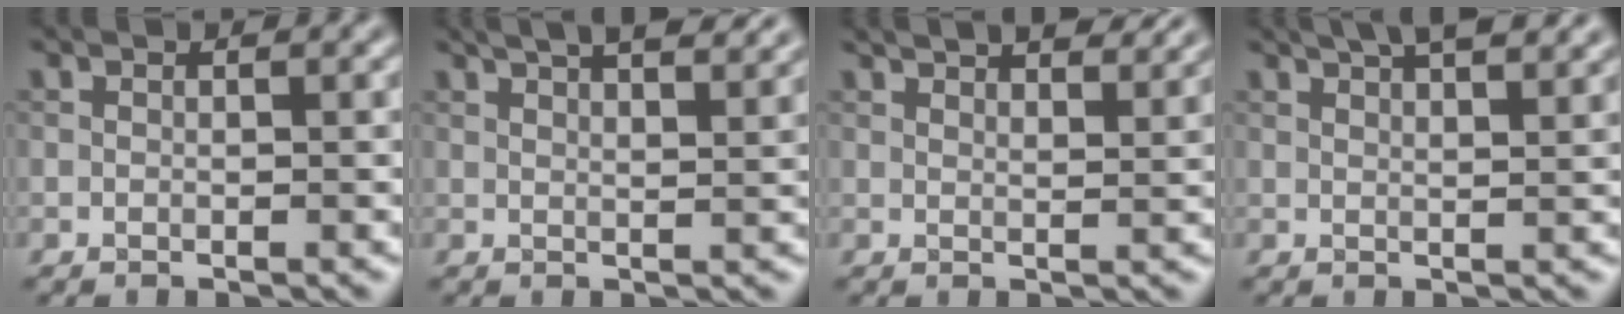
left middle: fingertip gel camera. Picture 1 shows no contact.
{"total": 8.3, "force": [5.7, 3.1, 5.2], "torque": [-0.037, 0.042, 0.046]}
{"total": 5.8, "force": [4.7, 1.8, 3.0], "torque": [-0.021, 0.023, 0.039]}
{"total": 6.5, "force": [4.5, 2.2, 4.1], "torque": [-0.031, 0.031, 0.036]}